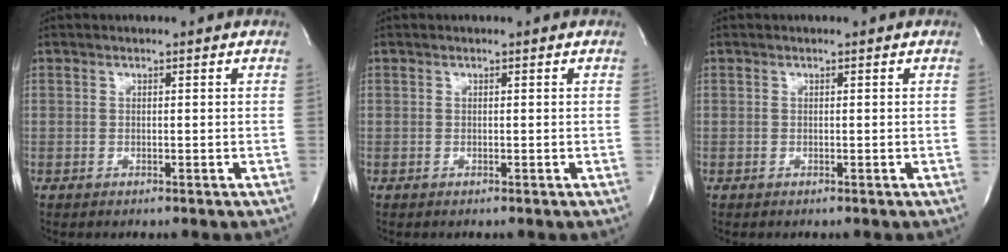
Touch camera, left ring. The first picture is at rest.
{"total": 0.0}
{"total": 0.0}